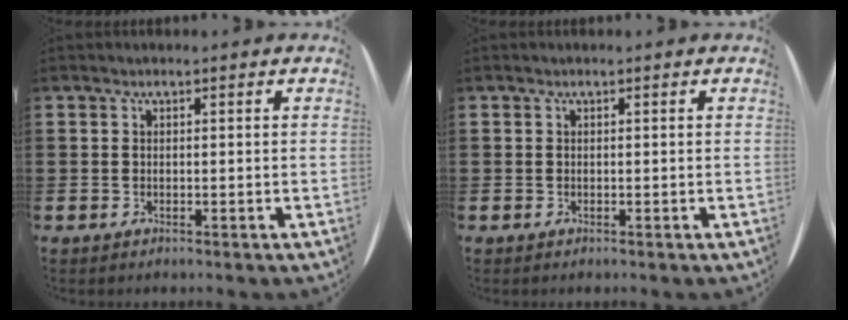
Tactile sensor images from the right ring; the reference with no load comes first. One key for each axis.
{"total": 0.0}